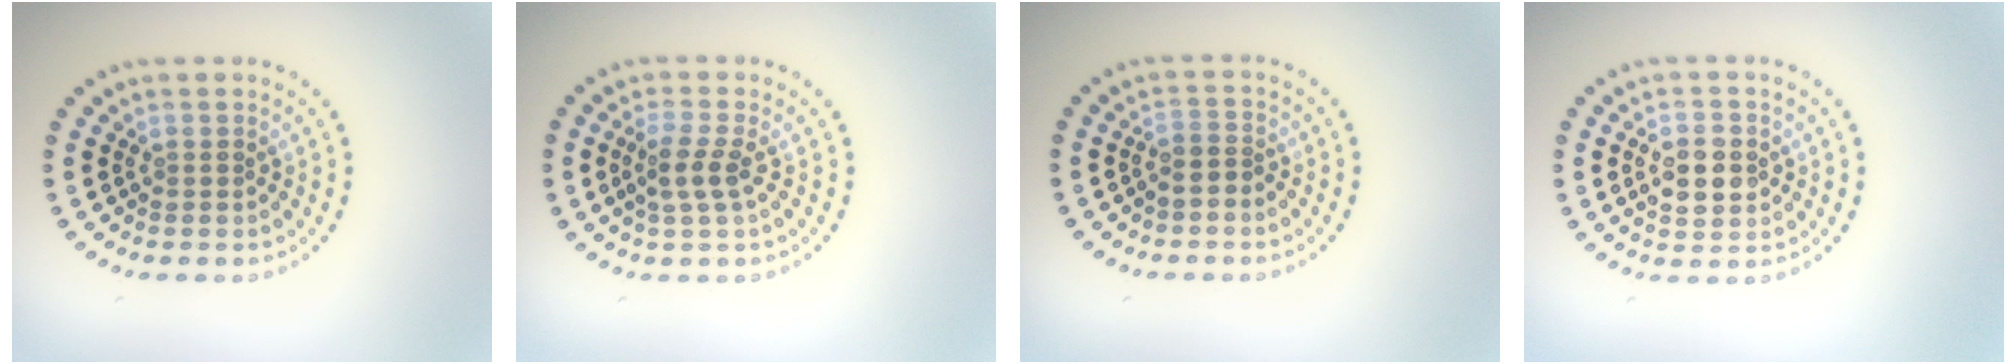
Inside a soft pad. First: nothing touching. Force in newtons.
{"total": 2.2, "press": 2.0, "slide": 1.0}
{"total": 1.2, "press": 0.9, "slide": 0.8}
{"total": 3.7, "press": 3.6, "slide": 0.2}